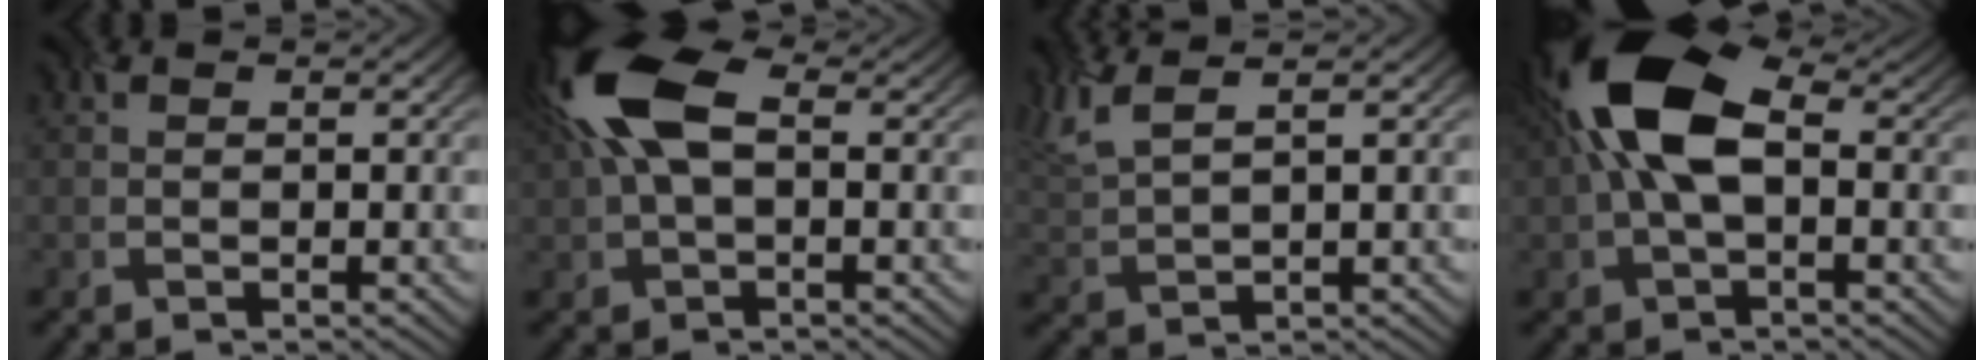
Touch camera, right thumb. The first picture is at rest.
{"total": 10.4, "force": [2.5, 5.4, 8.5], "torque": [-0.202, 0.017, 0.037]}
{"total": 5.3, "force": [3.4, 1.2, 3.8], "torque": [-0.102, 0.011, 0.077]}
{"total": 11.4, "force": [1.8, 6.0, 9.5], "torque": [-0.202, 0.021, 0.021]}